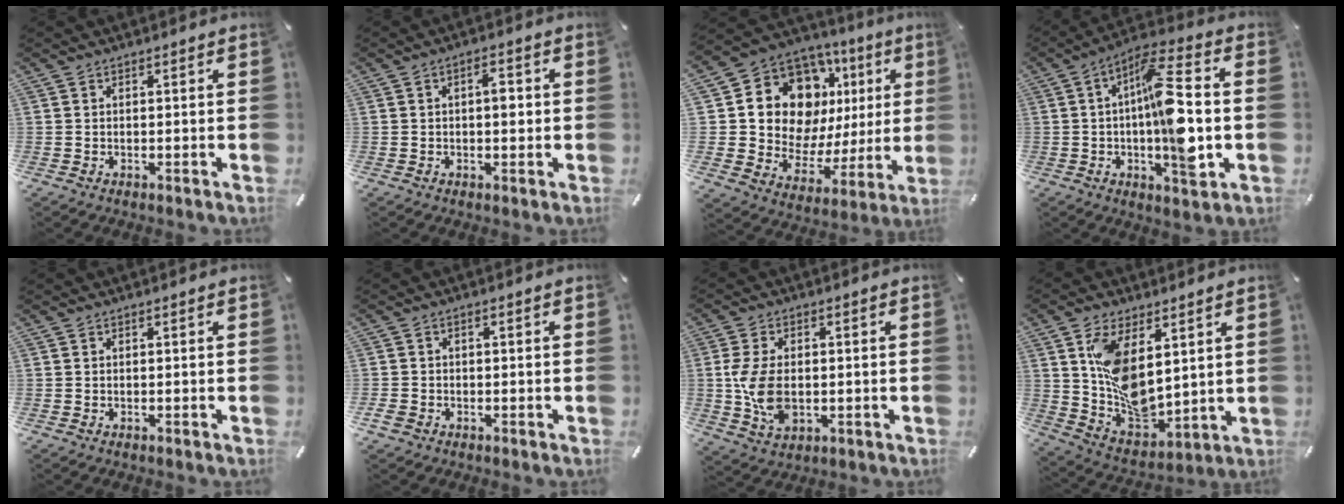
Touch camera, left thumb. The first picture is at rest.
{"total": 3.8, "force": [0.3, 1.9, 3.3], "torque": [-0.042, -0.002, -0.002]}
{"total": 16.1, "force": [7.5, 11.9, 7.8], "torque": [-0.134, -0.061, 0.147]}
{"total": 16.5, "force": [-1.1, 5.0, 15.7], "torque": [-0.254, -0.005, -0.025]}
{"total": 0.0}
{"total": 1.9, "force": [-0.9, 1.5, 0.8], "torque": [-0.014, 0.004, -0.018]}
{"total": 9.8, "force": [-0.3, 6.4, 7.3], "torque": [-0.174, -0.001, -0.006]}
{"total": 12.9, "force": [3.8, 8.3, 9.1], "torque": [-0.177, -0.018, 0.077]}